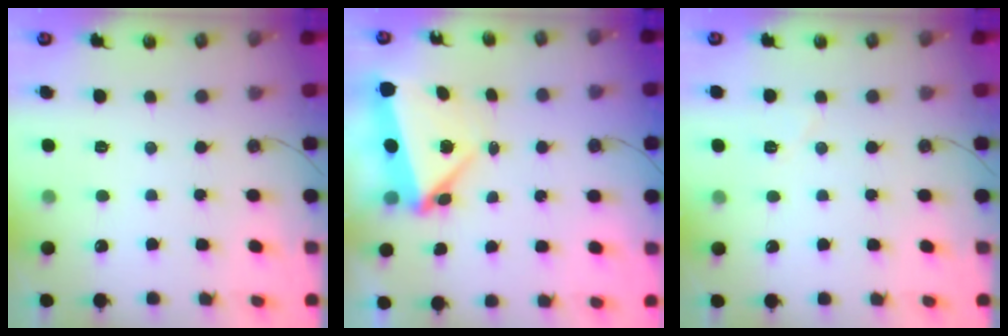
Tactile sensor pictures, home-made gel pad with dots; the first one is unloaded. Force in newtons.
{"total": 6.0, "press": 5.8, "slide": 1.5}
{"total": 4.4, "press": 4.2, "slide": 1.4}